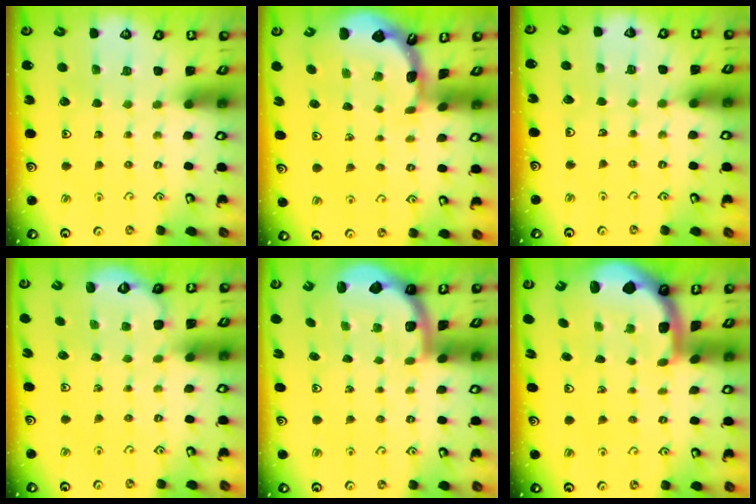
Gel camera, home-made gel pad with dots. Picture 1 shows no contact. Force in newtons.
{"total": 1.5, "press": 1.5, "slide": 0.1}
{"total": 2.9, "press": 2.9, "slide": 0.2}
{"total": 1.8, "press": 1.1, "slide": 1.4}
{"total": 2.1, "press": 2.0, "slide": 0.5}
{"total": 1.7, "press": 1.6, "slide": 0.4}